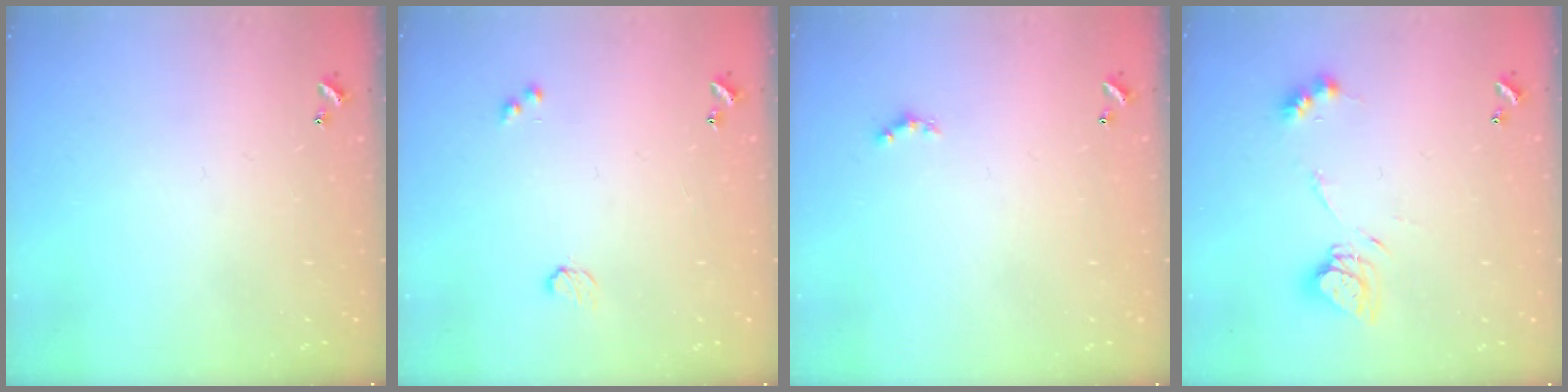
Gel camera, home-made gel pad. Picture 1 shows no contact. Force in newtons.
{"total": 3.3, "press": 3.2, "slide": 0.5}
{"total": 2.5, "press": 2.5, "slide": 0.4}
{"total": 10.2, "press": 10.1, "slide": 1.1}